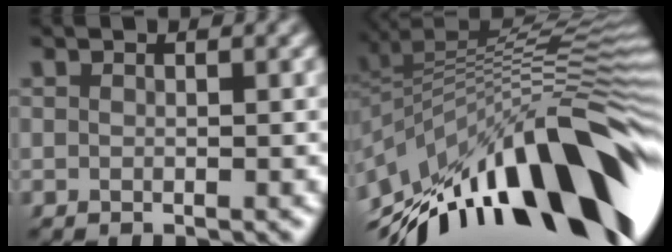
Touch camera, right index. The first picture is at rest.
{"total": 14.4, "force": [-8.2, 6.1, 10.1], "torque": [-0.150, 0.000, -0.112]}